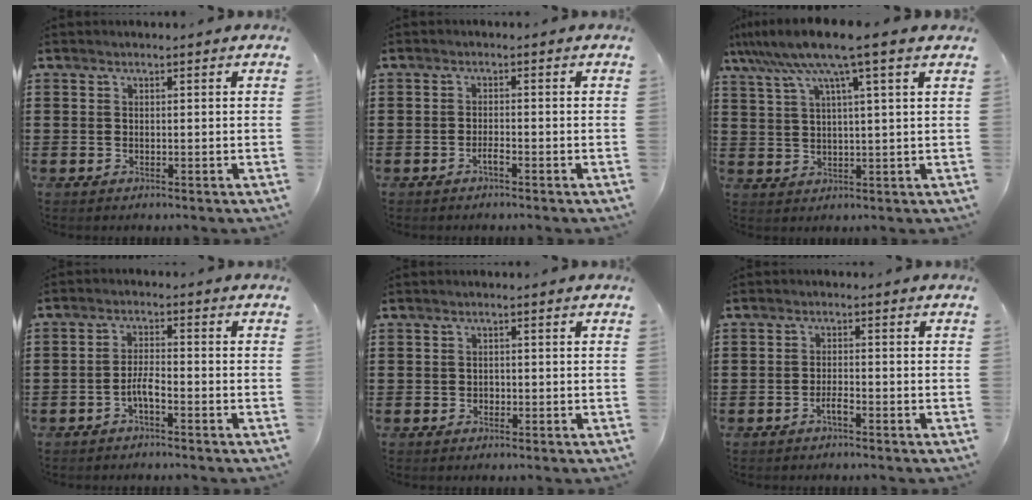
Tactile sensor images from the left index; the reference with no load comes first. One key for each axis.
{"total": 1.5, "fx": -1.0, "fy": 0.2, "fz": 1.1, "tx": -0.022, "ty": -0.002, "tz": -0.018}
{"total": 8.4, "fx": 5.5, "fy": -0.2, "fz": 6.4, "tx": -0.140, "ty": -0.016, "tz": 0.093}
{"total": 3.2, "fx": -1.7, "fy": 0.7, "fz": 2.6, "tx": -0.061, "ty": 0.002, "tz": -0.035}
{"total": 0.5, "fx": -0.2, "fy": 0.4, "fz": 0.2, "tx": -0.007, "ty": 0.002, "tz": -0.005}
{"total": 2.0, "fx": -1.3, "fy": 0.3, "fz": 1.5, "tx": -0.027, "ty": 0.000, "tz": -0.022}